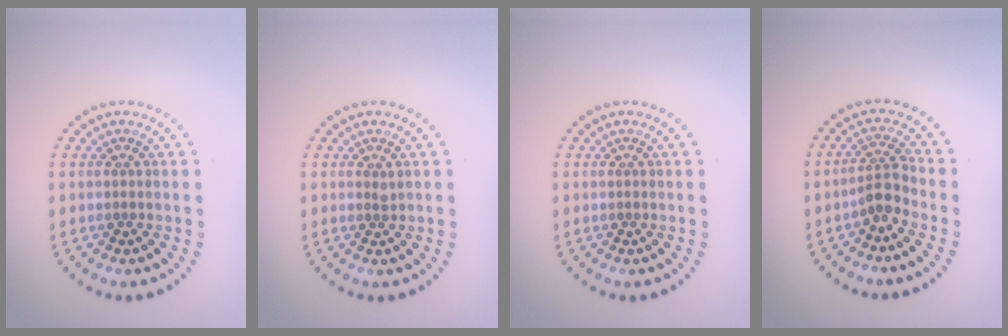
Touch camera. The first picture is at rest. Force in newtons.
{"total": 0.6, "press": 0.4, "slide": 0.4}
{"total": 0.0}
{"total": 2.3, "press": 1.8, "slide": 1.5}